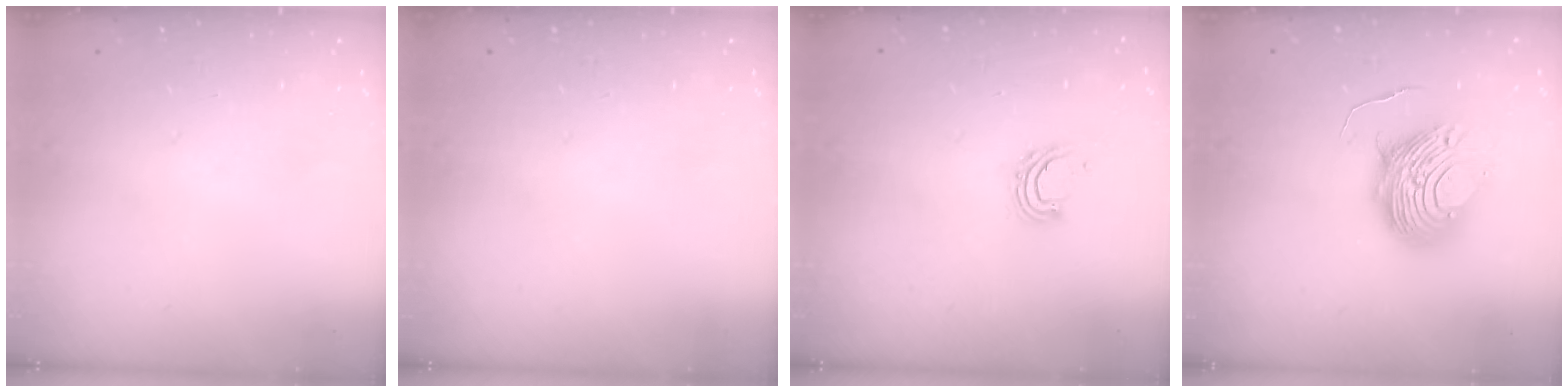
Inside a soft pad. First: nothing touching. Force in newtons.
{"total": 0.0}
{"total": 4.9, "press": 4.9, "slide": 0.5}
{"total": 11.1, "press": 11.1, "slide": 0.7}